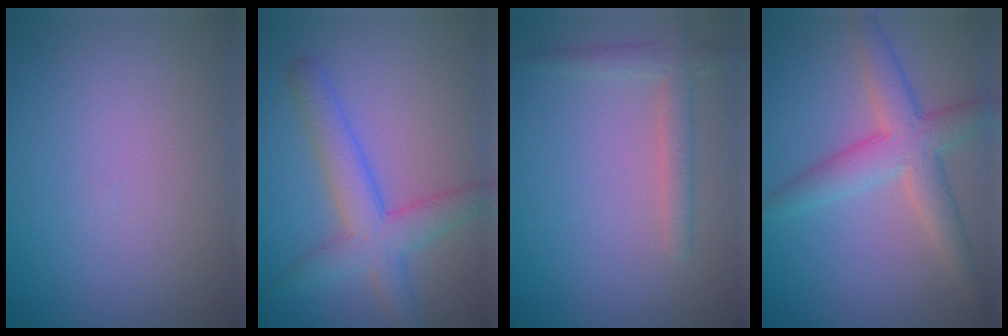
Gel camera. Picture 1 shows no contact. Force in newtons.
{"total": 4.9, "press": 4.9, "slide": 0.2}
{"total": 2.3, "press": 2.3, "slide": 0.2}
{"total": 5.1, "press": 5.1, "slide": 0.2}